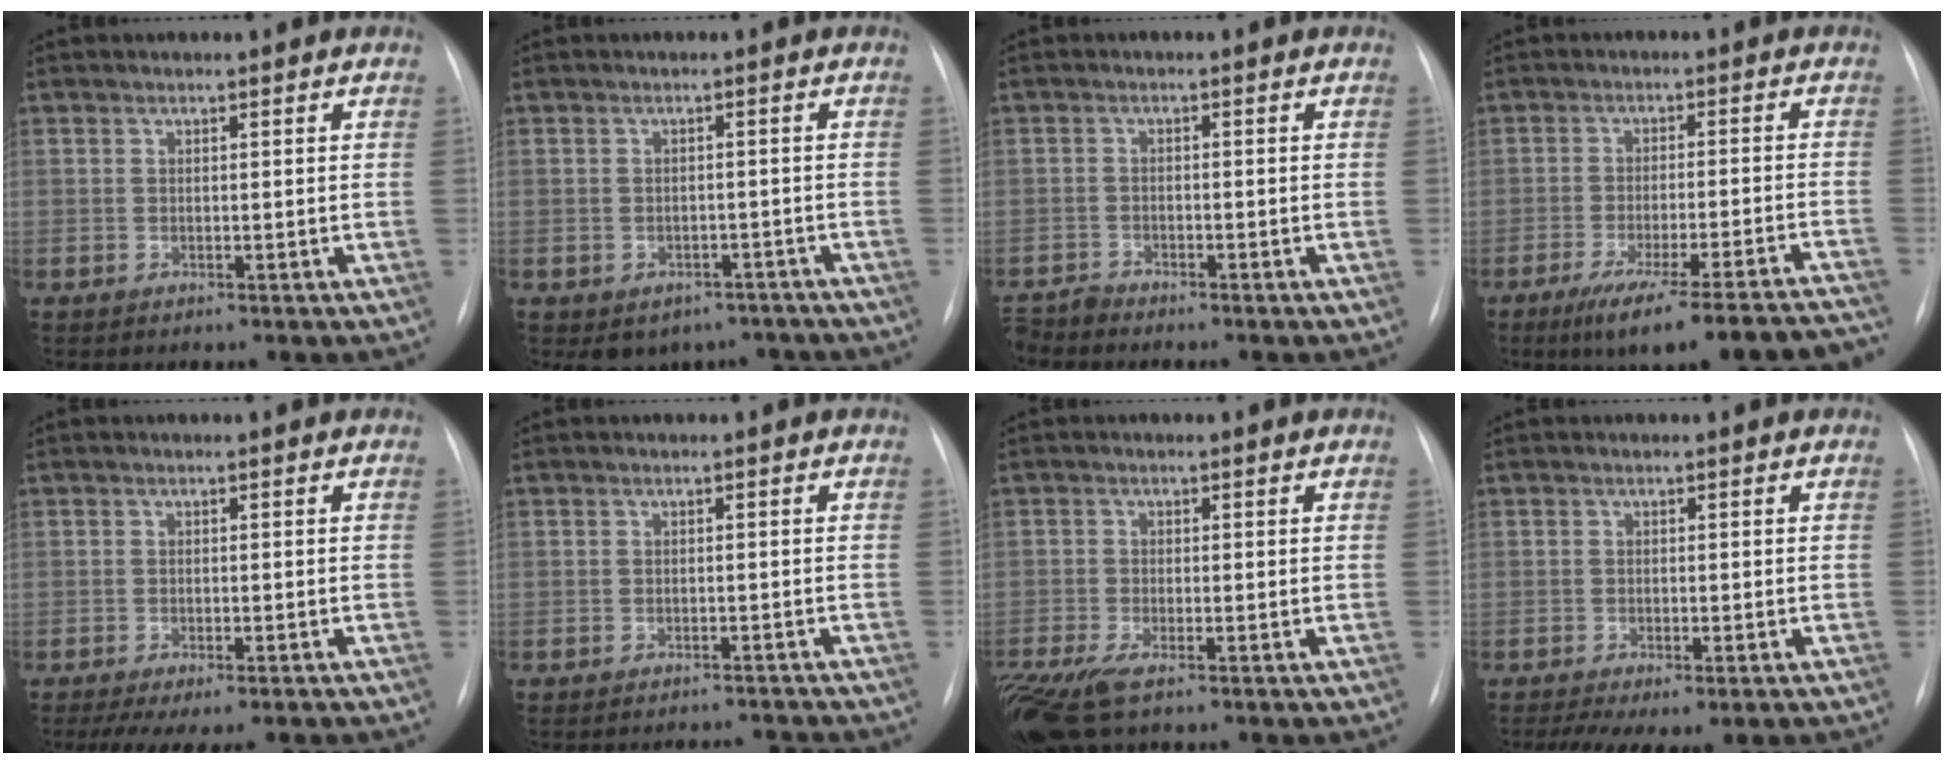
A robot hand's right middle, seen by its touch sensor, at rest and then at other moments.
{"total": 6.1, "force": [-4.5, 4.0, 1.0], "torque": [0.001, 0.018, -0.053]}
{"total": 2.9, "force": [-2.9, 0.2, -0.4], "torque": [0.011, -0.012, -0.053]}
{"total": 19.6, "force": [-17.1, 0.8, 9.6], "torque": [-0.084, -0.011, -0.231]}
{"total": 9.7, "force": [-8.1, 2.1, 4.9], "torque": [-0.065, -0.005, -0.108]}
{"total": 4.7, "force": [-4.7, 0.0, -0.3], "torque": [0.008, 0.004, -0.059]}
{"total": 8.3, "force": [-5.7, 2.2, 5.6], "torque": [-0.117, -0.021, -0.102]}
{"total": 7.2, "force": [-5.0, 2.1, 4.8], "torque": [-0.073, -0.012, -0.074]}